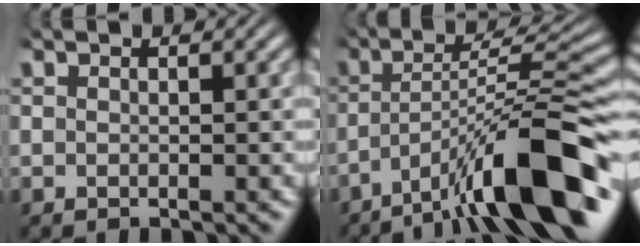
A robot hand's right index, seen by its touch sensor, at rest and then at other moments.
{"total": 9.2, "force": [-3.6, 2.2, 8.2], "torque": [-0.114, 0.002, -0.044]}